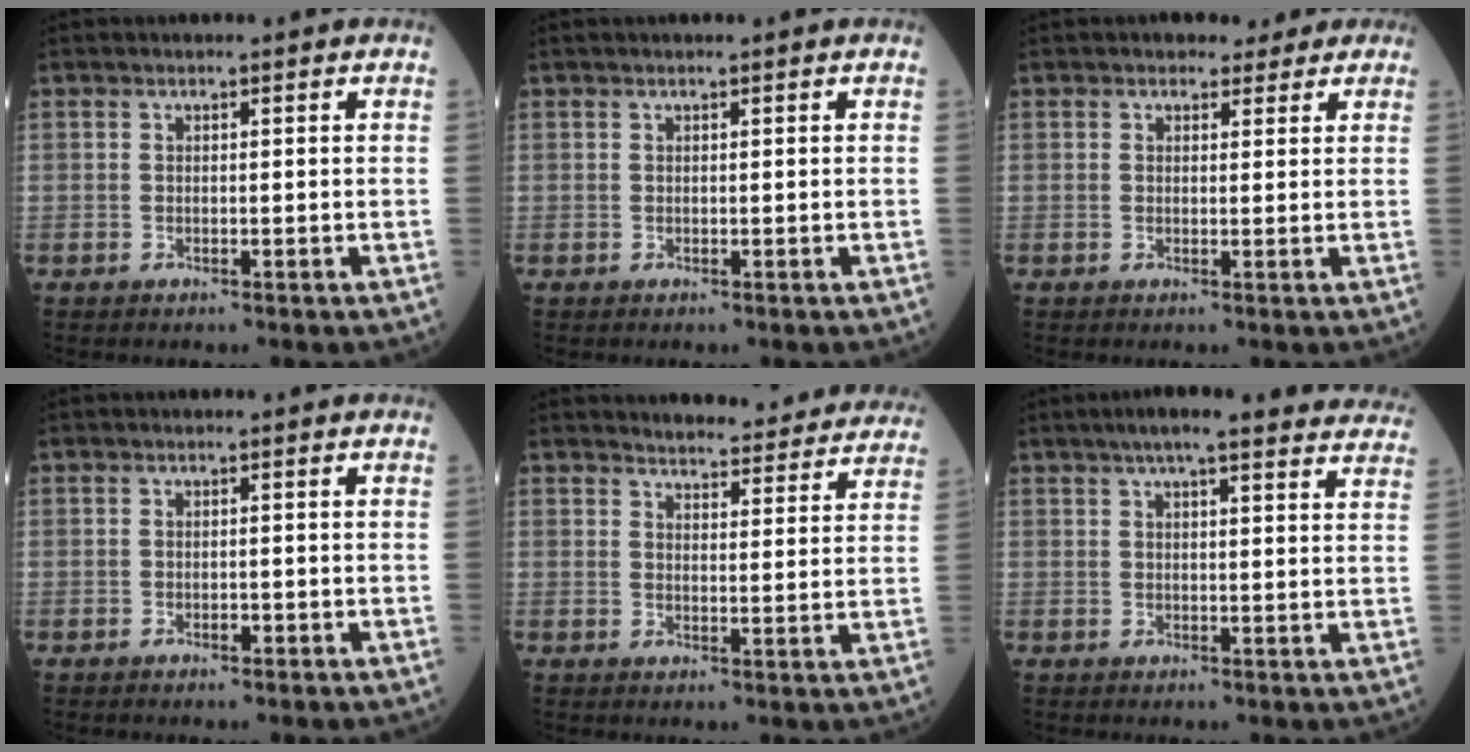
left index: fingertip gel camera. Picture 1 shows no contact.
{"total": 0.5, "force": [0.4, -0.1, 0.2], "torque": [-0.004, 0.012, 0.011]}
{"total": 3.0, "force": [2.3, 1.9, 0.4], "torque": [0.002, 0.009, 0.023]}
{"total": 1.0, "force": [-0.5, 0.4, 0.7], "torque": [-0.013, 0.001, -0.006]}
{"total": 16.0, "force": [15.5, 2.8, 3.2], "torque": [-0.018, -0.031, 0.164]}
{"total": 19.5, "force": [17.2, 2.7, 8.9], "torque": [-0.112, 0.025, 0.200]}